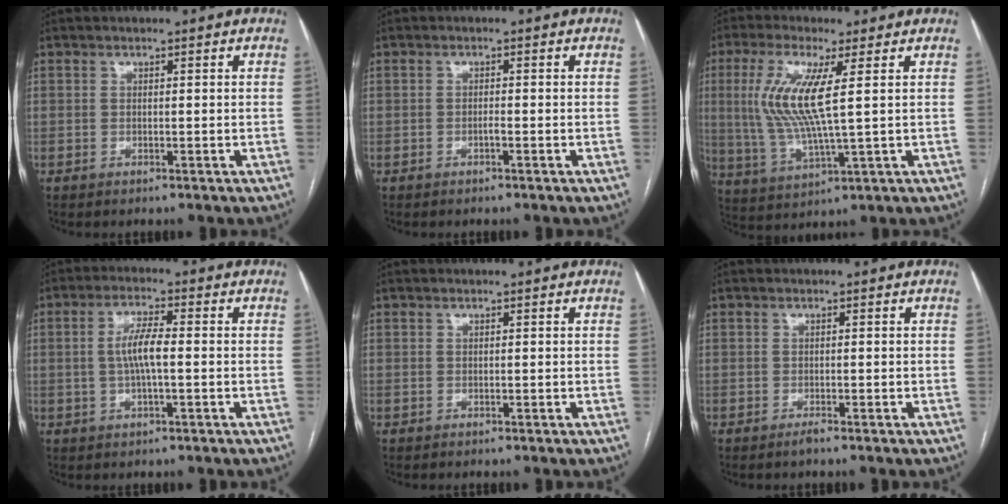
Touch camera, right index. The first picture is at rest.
{"total": 0.7, "force": [-0.5, 0.1, 0.6], "torque": [-0.011, 0.001, -0.010]}
{"total": 10.7, "force": [2.2, 0.9, 10.4], "torque": [-0.242, -0.005, 0.044]}
{"total": 3.9, "force": [0.0, 0.4, 3.9], "torque": [-0.079, 0.001, 0.002]}
{"total": 0.0}
{"total": 0.7, "force": [-0.5, -0.1, 0.4], "torque": [-0.009, -0.003, -0.008]}